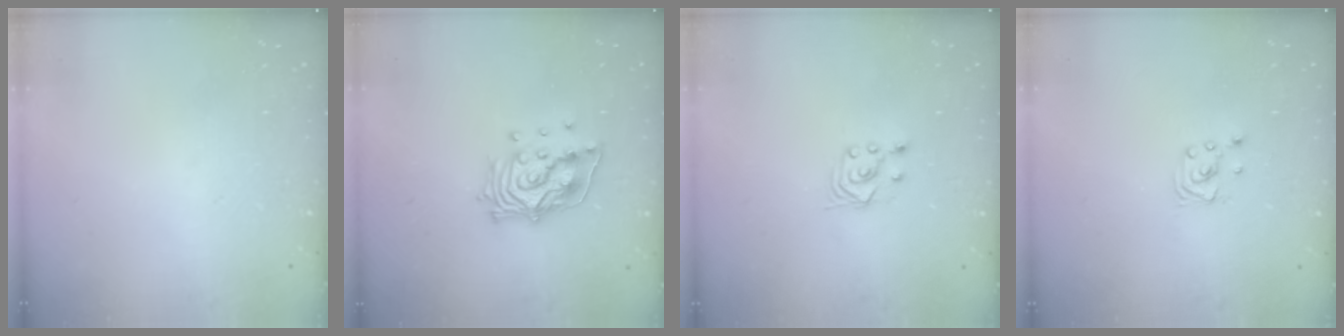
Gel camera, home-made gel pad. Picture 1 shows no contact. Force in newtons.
{"total": 12.9, "press": 12.8, "slide": 1.8}
{"total": 2.8, "press": 2.4, "slide": 1.4}
{"total": 2.3, "press": 2.3, "slide": 0.2}